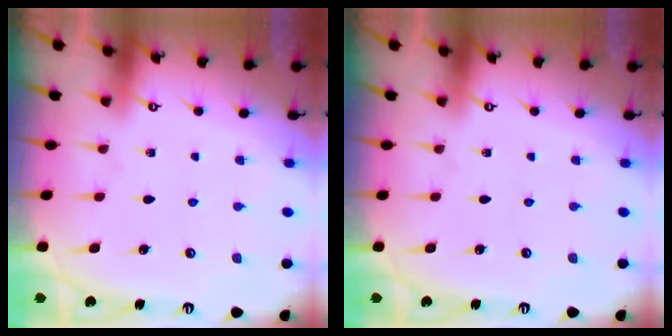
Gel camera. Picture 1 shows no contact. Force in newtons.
{"total": 0.0}